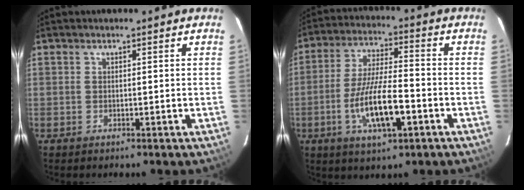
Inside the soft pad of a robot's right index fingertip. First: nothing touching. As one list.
[{"total": 12.3, "force": [-4.5, 3.1, 11.1], "torque": [-0.218, -0.011, -0.076]}]